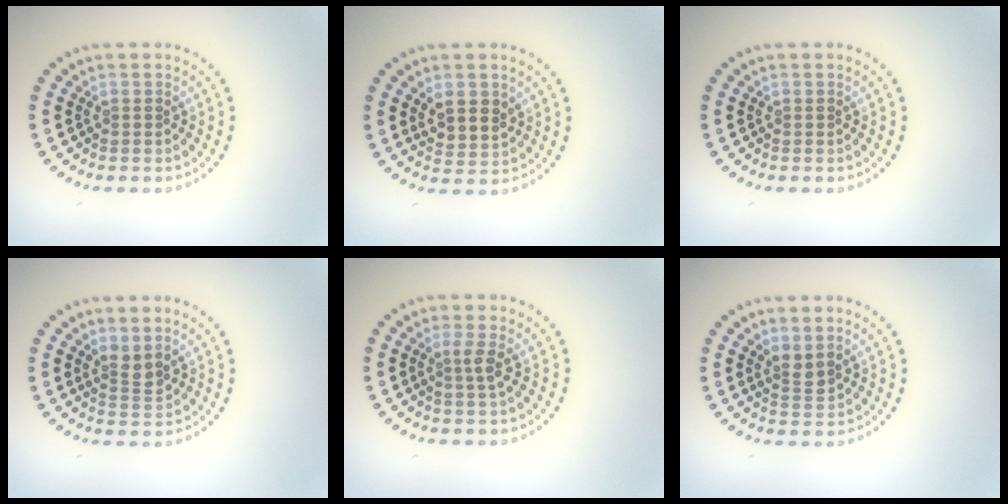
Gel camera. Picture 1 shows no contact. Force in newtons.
{"total": 2.8, "press": 2.6, "slide": 1.1}
{"total": 0.0}
{"total": 1.7, "press": 1.3, "slide": 1.1}
{"total": 1.6, "press": 1.1, "slide": 1.2}
{"total": 1.5, "press": 1.2, "slide": 0.9}